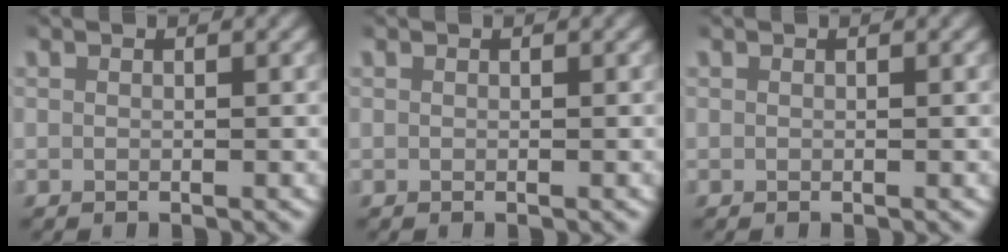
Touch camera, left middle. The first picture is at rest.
{"total": 0.0}
{"total": 0.0}